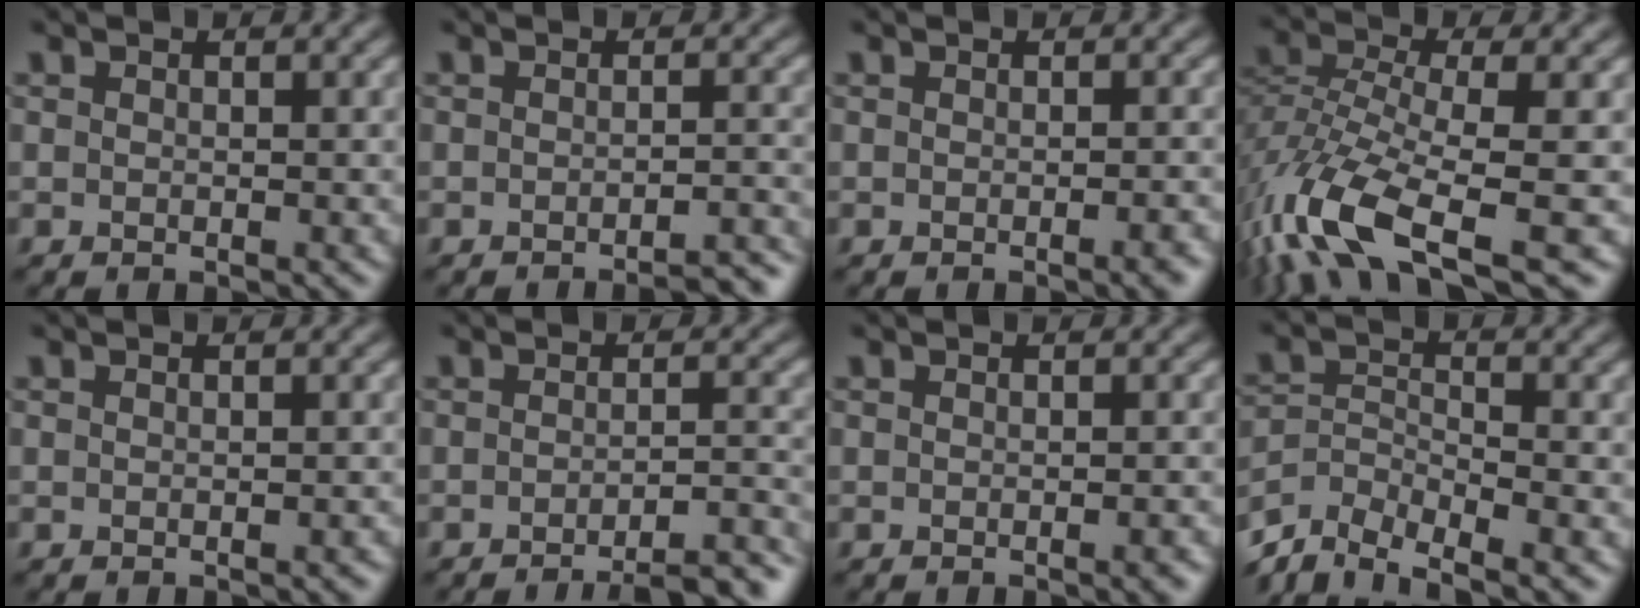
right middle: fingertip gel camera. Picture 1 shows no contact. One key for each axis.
{"total": 3.6, "fx": -3.1, "fy": 0.5, "fz": 1.8, "tx": -0.019, "ty": 0.014, "tz": -0.038}
{"total": 2.2, "fx": -1.2, "fy": 0.5, "fz": 1.7, "tx": -0.015, "ty": 0.004, "tz": -0.014}
{"total": 10.0, "fx": -4.9, "fy": 3.7, "fz": 7.8, "tx": -0.168, "ty": -0.002, "tz": -0.100}
{"total": 0.8, "fx": -0.7, "fy": 0.2, "fz": 0.4, "tx": 0.001, "ty": 0.000, "tz": -0.006}
{"total": 6.8, "fx": -5.4, "fy": 1.5, "fz": 3.9, "tx": -0.041, "ty": 0.010, "tz": -0.065}
{"total": 1.8, "fx": -1.1, "fy": 0.5, "fz": 1.4, "tx": -0.012, "ty": 0.001, "tz": -0.011}
{"total": 5.5, "fx": -4.7, "fy": 1.8, "fz": 2.1, "tx": -0.047, "ty": -0.006, "tz": -0.095}